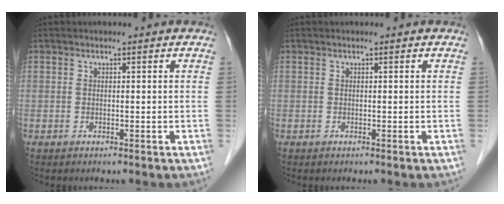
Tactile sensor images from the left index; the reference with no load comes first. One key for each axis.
{"total": 0.0}